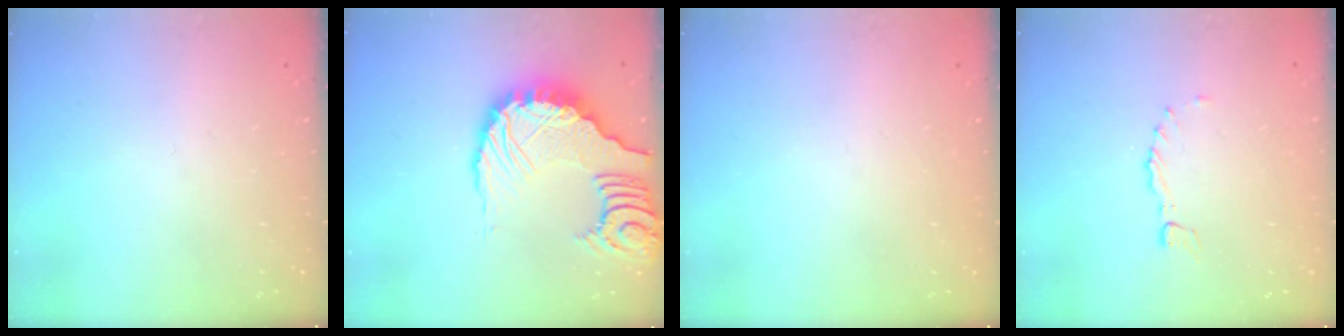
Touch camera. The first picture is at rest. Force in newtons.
{"total": 11.6, "press": 11.5, "slide": 1.5}
{"total": 0.0}
{"total": 0.0}